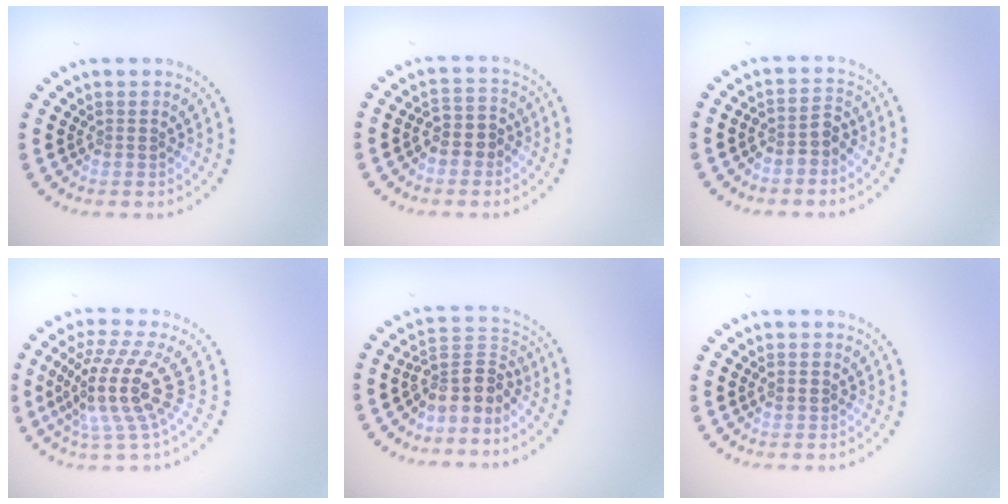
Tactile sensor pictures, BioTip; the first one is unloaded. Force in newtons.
{"total": 2.6, "press": 2.3, "slide": 1.1}
{"total": 1.9, "press": 1.6, "slide": 1.0}
{"total": 5.2, "press": 3.8, "slide": 3.6}
{"total": 3.9, "press": 2.9, "slide": 2.6}
{"total": 1.0, "press": 1.0, "slide": 0.1}